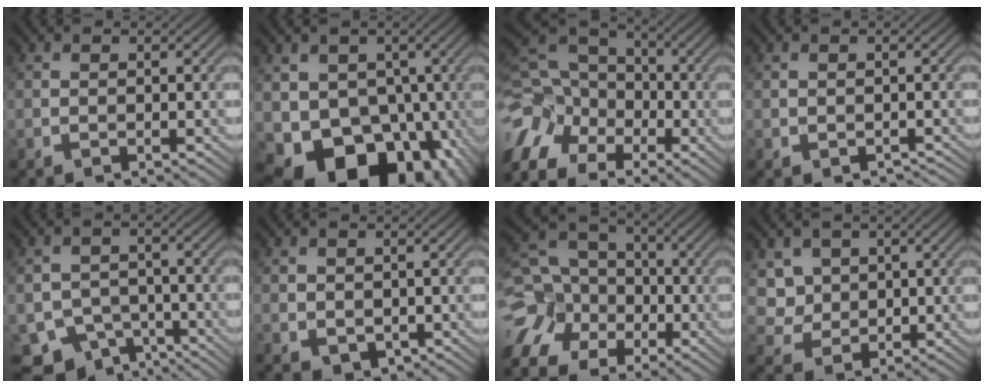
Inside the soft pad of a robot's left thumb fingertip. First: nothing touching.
{"total": 13.0, "force": [-3.6, 10.1, 7.3], "torque": [-0.107, -0.031, -0.057]}
{"total": 13.6, "force": [-6.3, 10.6, 5.7], "torque": [-0.163, -0.023, -0.119]}
{"total": 0.9, "force": [-0.4, 0.7, 0.4], "torque": [-0.010, -0.010, -0.005]}
{"total": 7.9, "force": [-5.6, 5.1, 2.0], "torque": [-0.024, -0.015, -0.085]}
{"total": 2.1, "force": [0.5, 1.7, 1.1], "torque": [-0.032, -0.009, 0.016]}
{"total": 11.7, "force": [-3.7, 10.0, 4.6], "torque": [-0.138, -0.013, -0.091]}
{"total": 5.5, "force": [2.3, 4.4, 2.2], "torque": [-0.086, -0.022, 0.054]}